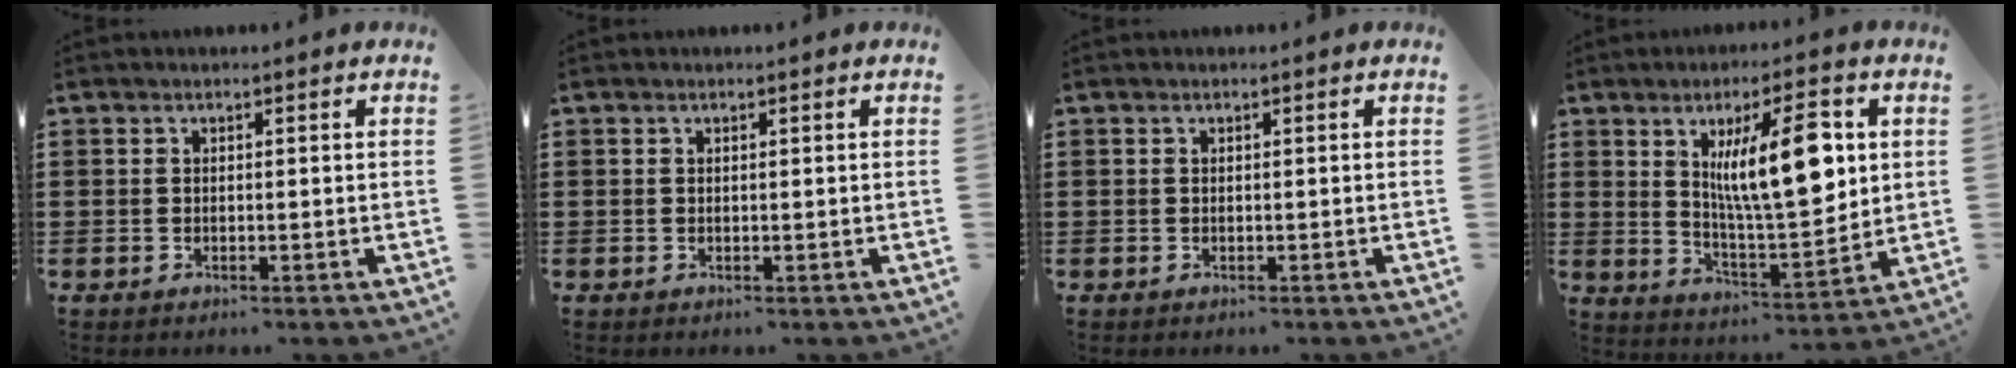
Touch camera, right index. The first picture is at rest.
{"total": 0.0}
{"total": 0.0}
{"total": 13.2, "force": [3.6, 4.1, 12.0], "torque": [-0.205, 0.003, 0.058]}